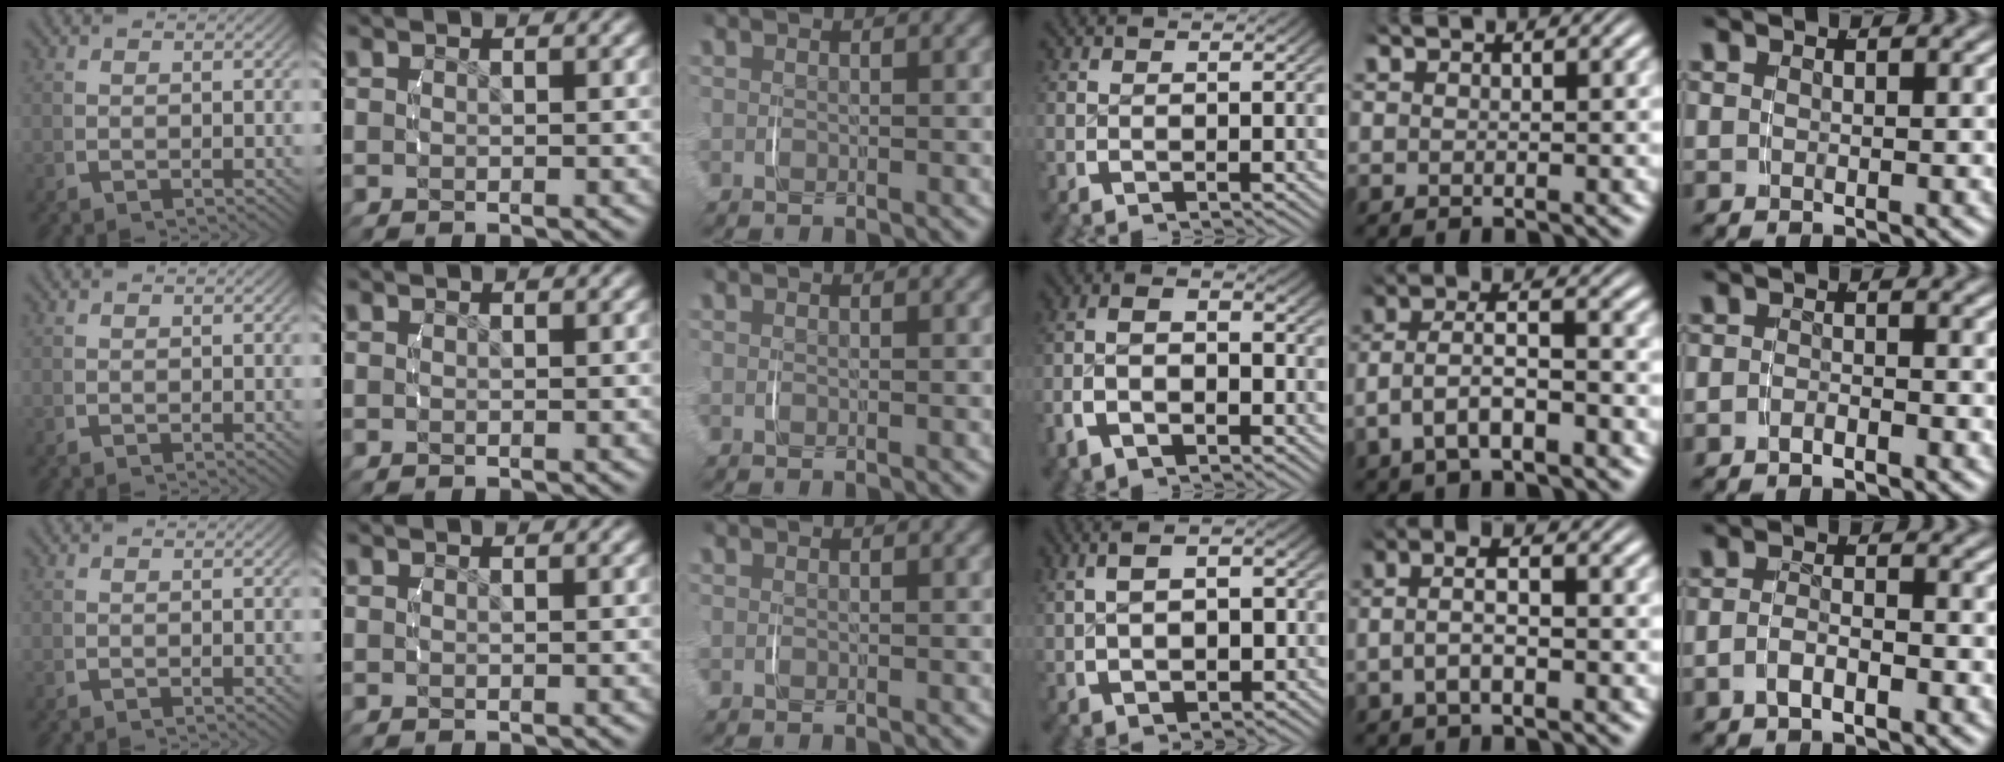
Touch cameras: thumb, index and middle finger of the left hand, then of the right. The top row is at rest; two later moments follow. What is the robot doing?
{"motion": "lift_and_place", "object": "scarf"}